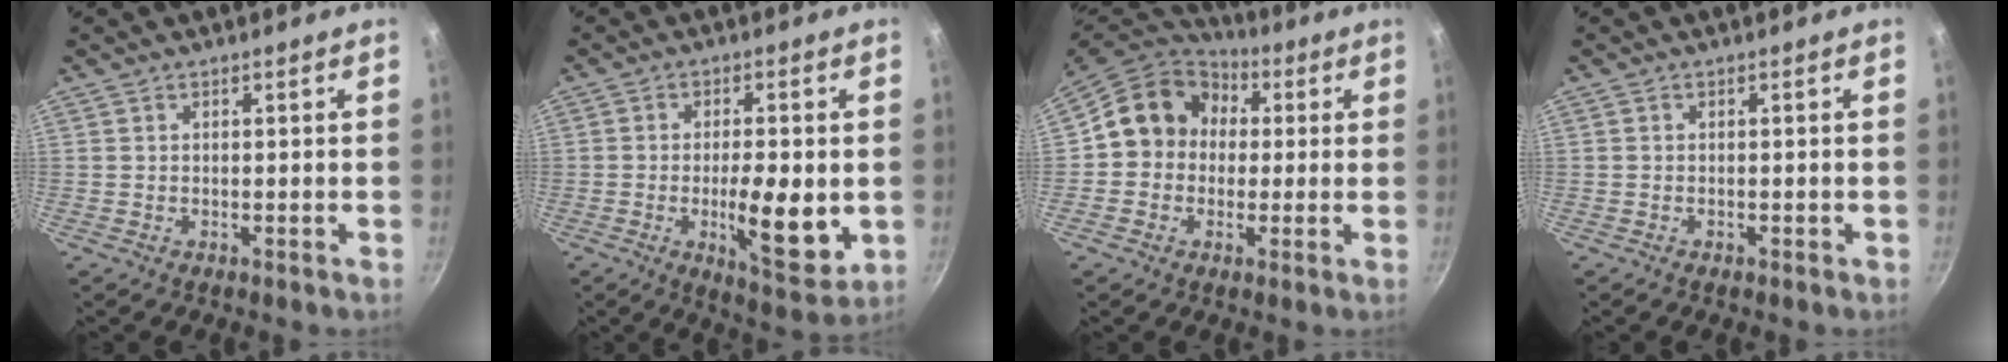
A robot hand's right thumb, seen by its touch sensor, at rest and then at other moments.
{"total": 11.8, "force": [-1.9, 4.1, 11.0], "torque": [-0.160, -0.011, -0.022]}
{"total": 13.3, "force": [1.4, 11.8, 6.0], "torque": [-0.065, 0.033, 0.002]}
{"total": 0.6, "force": [-0.4, 0.4, 0.3], "torque": [-0.001, 0.001, -0.006]}